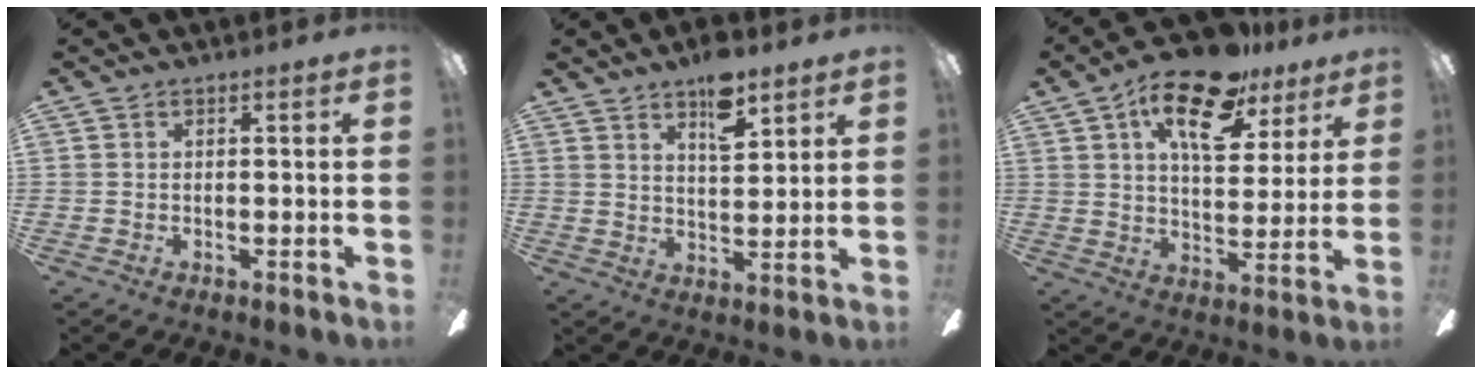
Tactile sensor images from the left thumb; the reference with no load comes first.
{"total": 9.3, "force": [6.4, 3.6, 5.6], "torque": [-0.076, -0.031, 0.107]}
{"total": 17.0, "force": [10.0, 7.5, 11.5], "torque": [-0.179, -0.035, 0.167]}